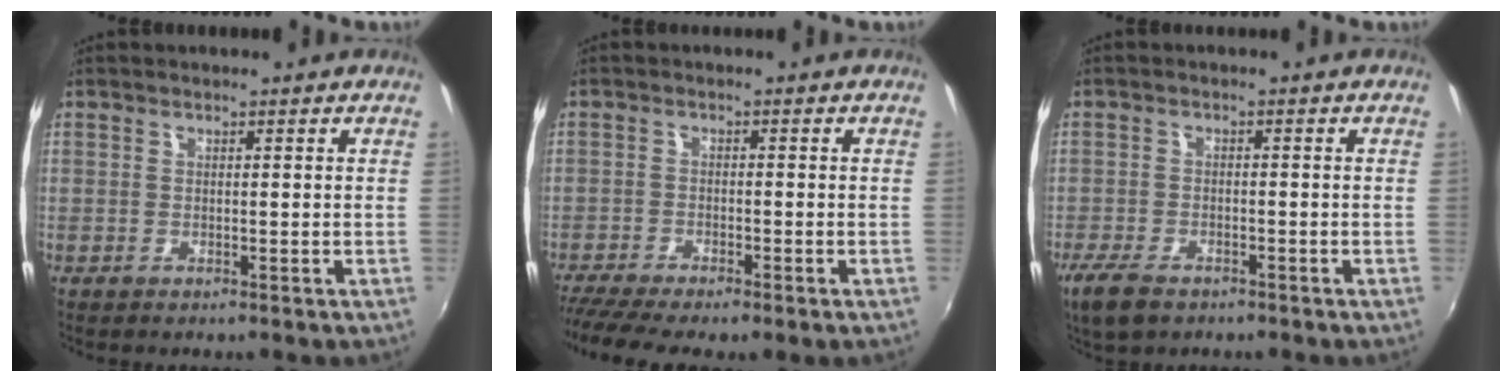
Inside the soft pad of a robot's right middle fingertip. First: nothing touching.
{"total": 8.2, "force": [-6.9, 0.9, 4.4], "torque": [-0.108, -0.033, -0.117]}
{"total": 6.6, "force": [-4.7, 3.1, 3.6], "torque": [-0.098, -0.022, -0.088]}